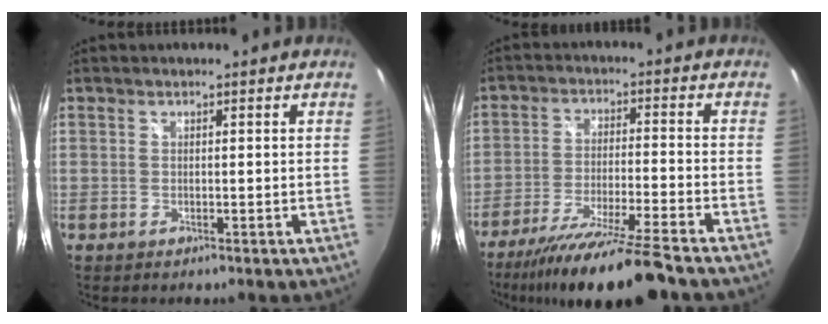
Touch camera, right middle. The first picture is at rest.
{"total": 15.4, "force": [-13.1, -1.0, 8.2], "torque": [-0.165, -0.029, -0.220]}